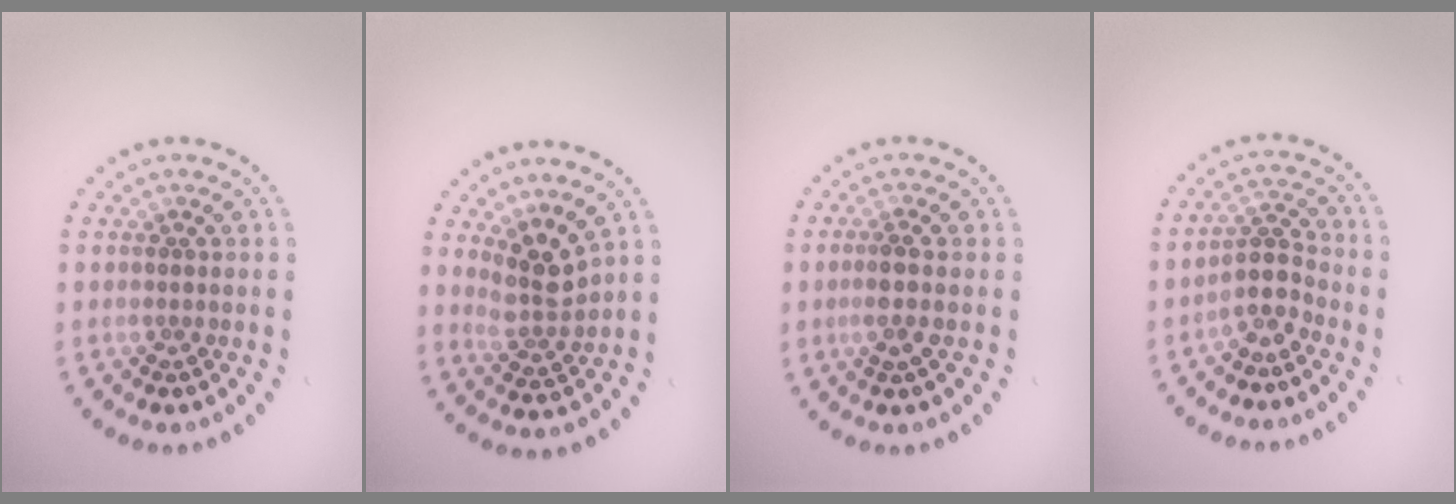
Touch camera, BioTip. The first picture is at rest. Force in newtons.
{"total": 2.9, "press": 2.4, "slide": 1.6}
{"total": 1.4, "press": 1.1, "slide": 0.8}
{"total": 2.6, "press": 2.0, "slide": 1.7}